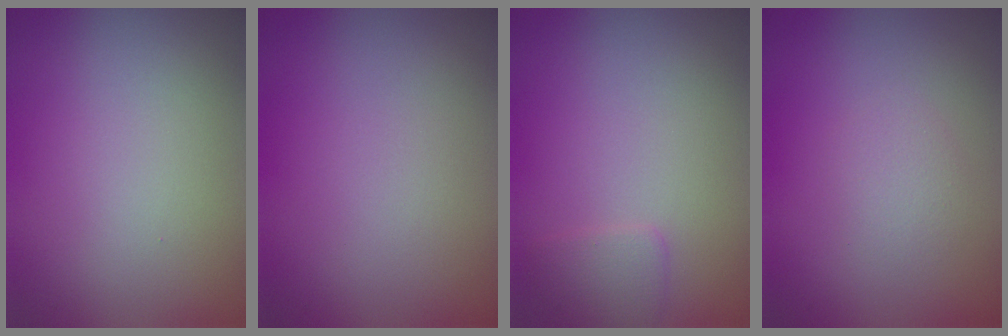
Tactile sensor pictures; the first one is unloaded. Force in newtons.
{"total": 0.0}
{"total": 1.4, "press": 1.4, "slide": 0.1}
{"total": 1.2, "press": 1.2, "slide": 0.0}